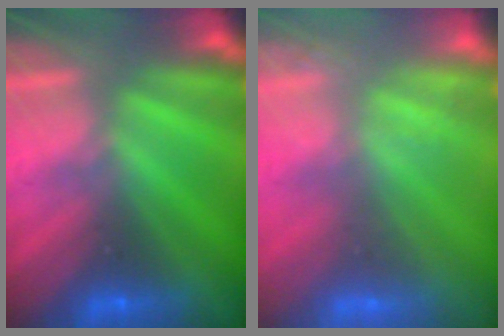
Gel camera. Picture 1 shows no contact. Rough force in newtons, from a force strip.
{"total": 2.0}